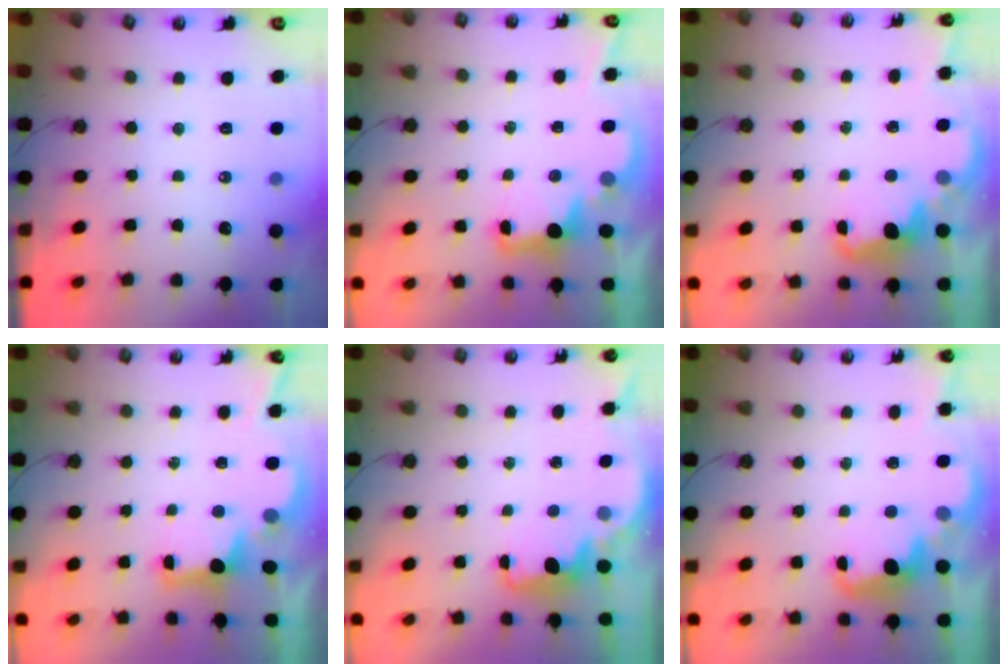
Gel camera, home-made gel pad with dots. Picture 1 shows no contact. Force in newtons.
{"total": 3.0, "press": 2.9, "slide": 0.6}
{"total": 2.6, "press": 2.5, "slide": 0.7}
{"total": 2.5, "press": 2.4, "slide": 0.7}
{"total": 1.8, "press": 1.6, "slide": 0.7}
{"total": 2.8, "press": 2.7, "slide": 0.7}